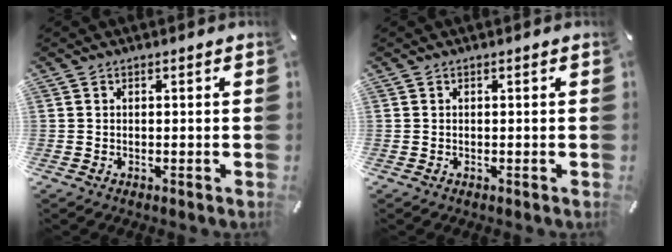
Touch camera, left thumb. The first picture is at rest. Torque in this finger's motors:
{"motor_torque": [0.00, 0.00, 0.00, 0.00, 0.00]}